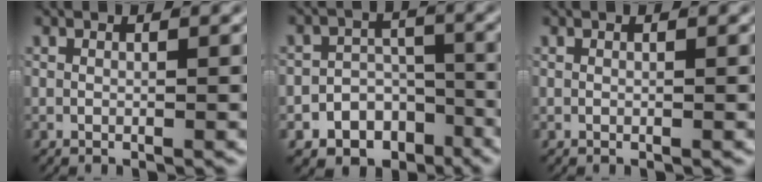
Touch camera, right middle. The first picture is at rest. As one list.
[{"total": 10.9, "force": [-8.3, 6.8, 2.1], "torque": [-0.007, -0.022, -0.139]}, {"total": 0.0}]